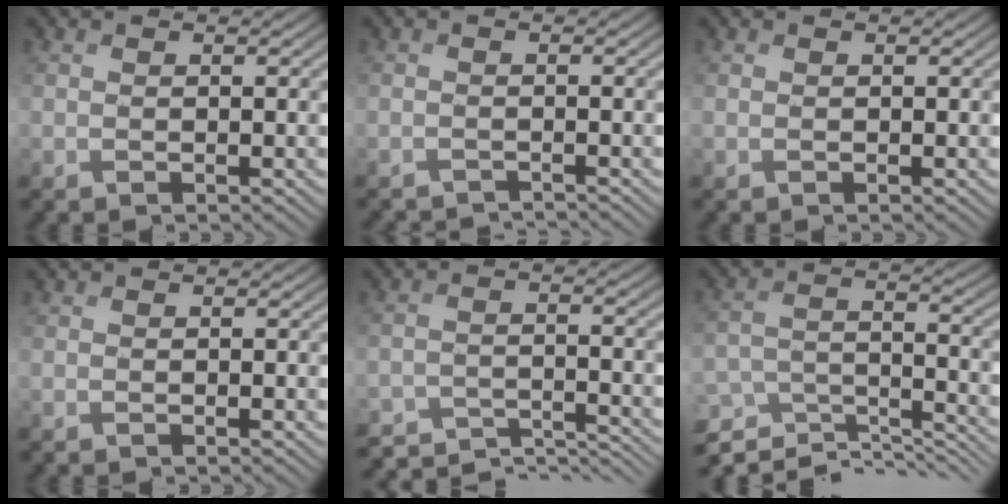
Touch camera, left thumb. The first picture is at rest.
{"total": 2.0, "force": [-1.9, 0.1, 0.3], "torque": [0.000, -0.007, -0.037]}
{"total": 0.0}
{"total": 0.0}
{"total": 8.6, "force": [-8.2, 1.7, 2.1], "torque": [-0.042, 0.002, -0.122]}
{"total": 9.1, "force": [-7.0, 3.1, 5.0], "torque": [-0.113, -0.011, -0.114]}